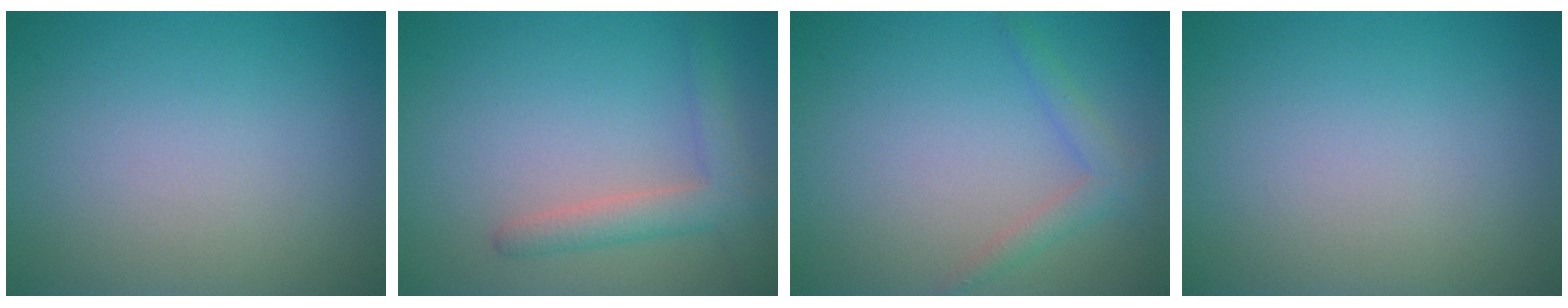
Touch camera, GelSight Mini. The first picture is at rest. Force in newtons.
{"total": 3.0, "press": 3.0, "slide": 0.1}
{"total": 1.9, "press": 1.9, "slide": 0.2}
{"total": 0.0}